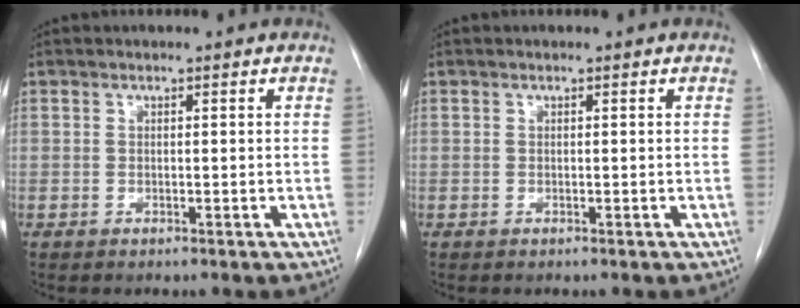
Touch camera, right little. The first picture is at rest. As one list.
[{"total": 0.0}]